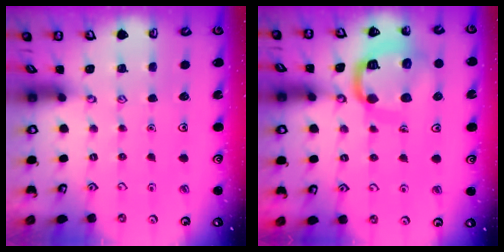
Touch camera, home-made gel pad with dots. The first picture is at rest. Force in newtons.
{"total": 15.4, "press": 15.3, "slide": 1.6}